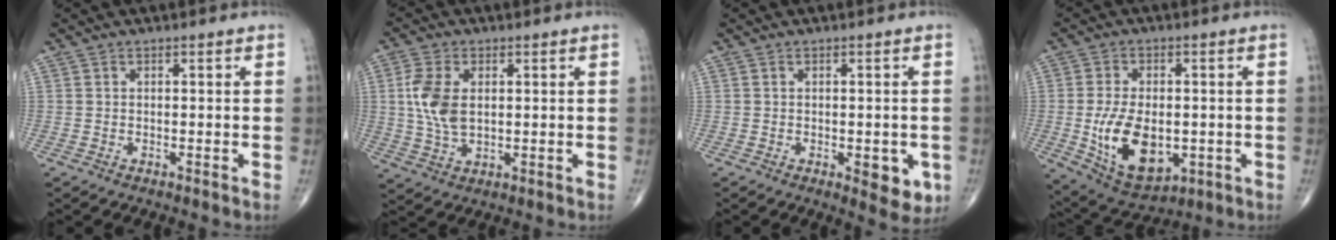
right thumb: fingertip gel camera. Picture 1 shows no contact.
{"total": 8.4, "force": [1.3, 4.9, 6.6], "torque": [-0.141, -0.003, 0.029]}
{"total": 5.5, "force": [-1.6, 2.5, 4.7], "torque": [-0.037, -0.007, -0.014]}
{"total": 14.1, "force": [-2.2, 8.3, 11.2], "torque": [-0.178, -0.009, -0.018]}